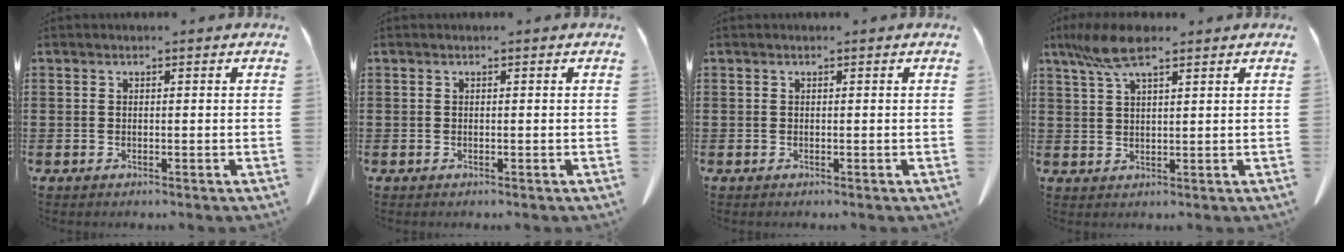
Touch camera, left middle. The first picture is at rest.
{"total": 0.0}
{"total": 0.0}
{"total": 6.7, "force": [4.1, 1.7, 5.0], "torque": [-0.114, 0.001, 0.073]}